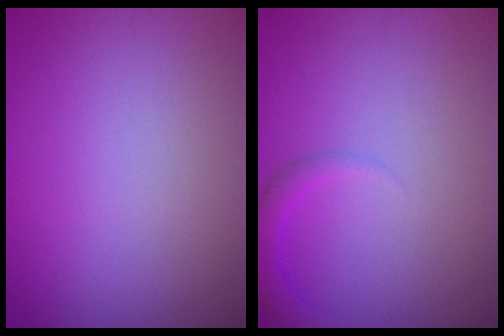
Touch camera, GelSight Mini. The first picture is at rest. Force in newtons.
{"total": 1.8, "press": 1.8, "slide": 0.2}